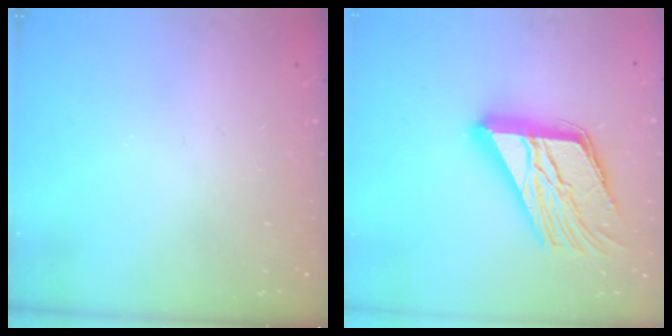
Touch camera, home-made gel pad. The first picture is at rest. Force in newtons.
{"total": 22.8, "press": 22.7, "slide": 2.2}